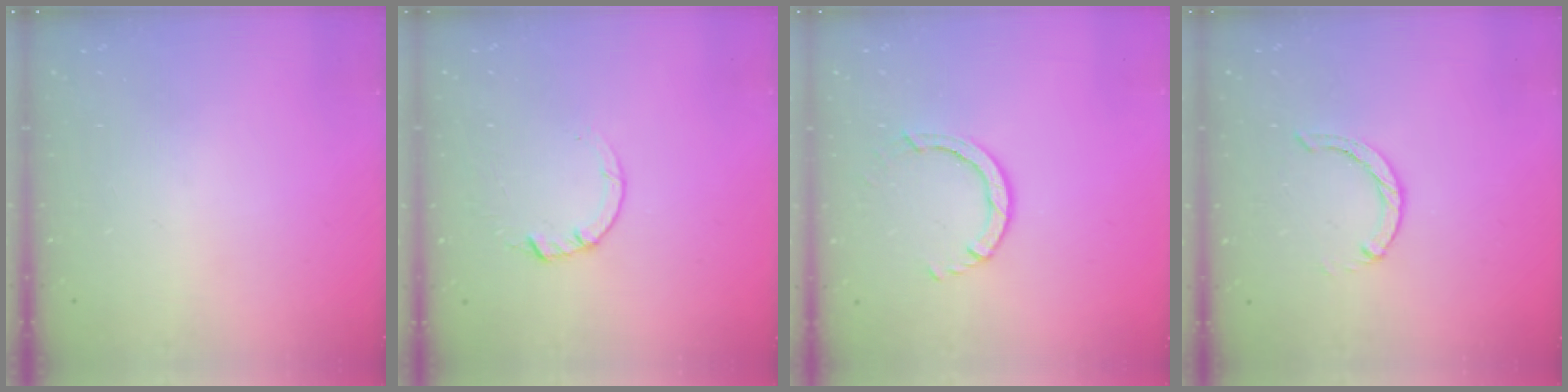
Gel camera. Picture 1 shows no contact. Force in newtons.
{"total": 3.5, "press": 3.5, "slide": 0.4}
{"total": 3.1, "press": 3.1, "slide": 0.3}
{"total": 0.0}